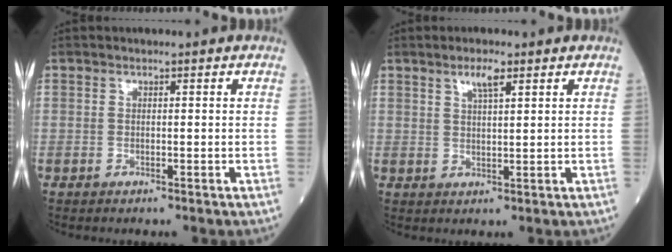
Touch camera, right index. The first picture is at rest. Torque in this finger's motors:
{"motor_torque": [0.16, 0.23, 0.03, 0.01]}